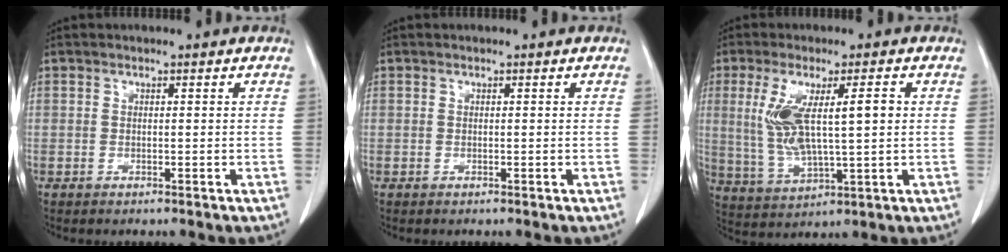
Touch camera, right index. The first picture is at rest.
{"total": 0.0}
{"total": 10.7, "force": [1.8, 2.4, 10.2], "torque": [-0.207, 0.005, 0.043]}